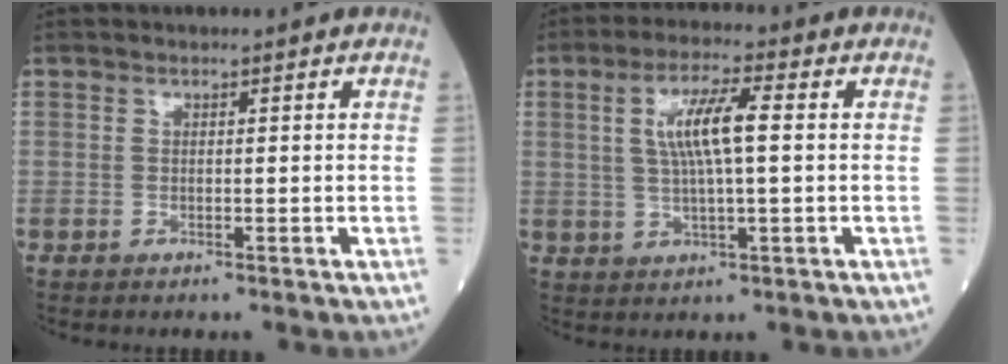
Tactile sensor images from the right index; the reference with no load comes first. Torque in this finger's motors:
{"motor_torque": [0.50, 0.06, 0.28, 0.14]}